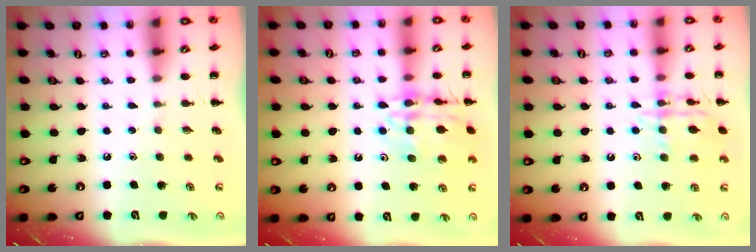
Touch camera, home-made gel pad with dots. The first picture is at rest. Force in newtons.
{"total": 15.6, "press": 15.5, "slide": 1.3}
{"total": 13.5, "press": 13.5, "slide": 0.8}